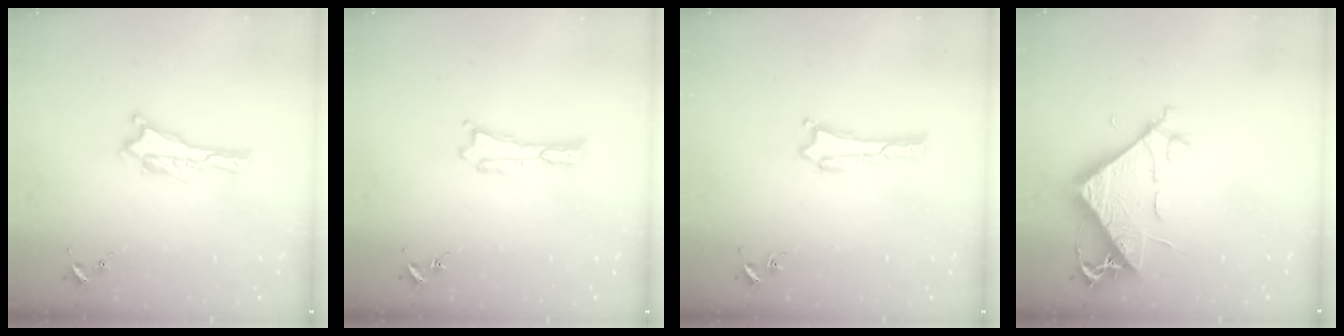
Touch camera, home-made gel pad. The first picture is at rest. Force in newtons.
{"total": 0.0}
{"total": 0.0}
{"total": 7.6, "press": 7.5, "slide": 1.2}